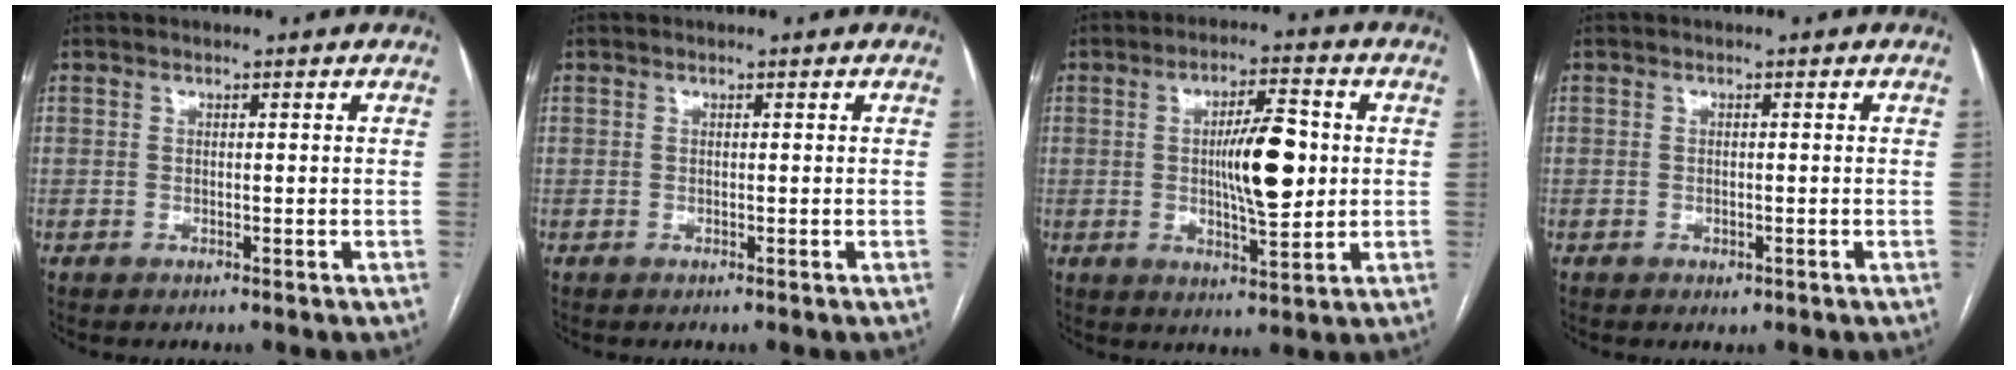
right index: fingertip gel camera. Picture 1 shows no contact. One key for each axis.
{"total": 0.0}
{"total": 9.7, "fx": 0.5, "fy": 2.2, "fz": 9.5, "tx": -0.160, "ty": 0.006, "tz": 0.009}
{"total": 0.9, "fx": -0.5, "fy": 0.6, "fz": 0.5, "tx": -0.008, "ty": 0.000, "tz": -0.003}